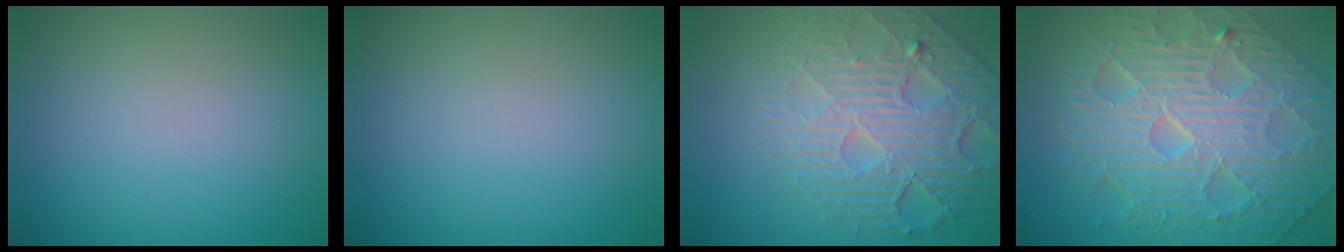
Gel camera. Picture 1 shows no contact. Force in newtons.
{"total": 0.0}
{"total": 8.2, "press": 5.7, "slide": 5.9}
{"total": 11.5, "press": 7.6, "slide": 8.6}